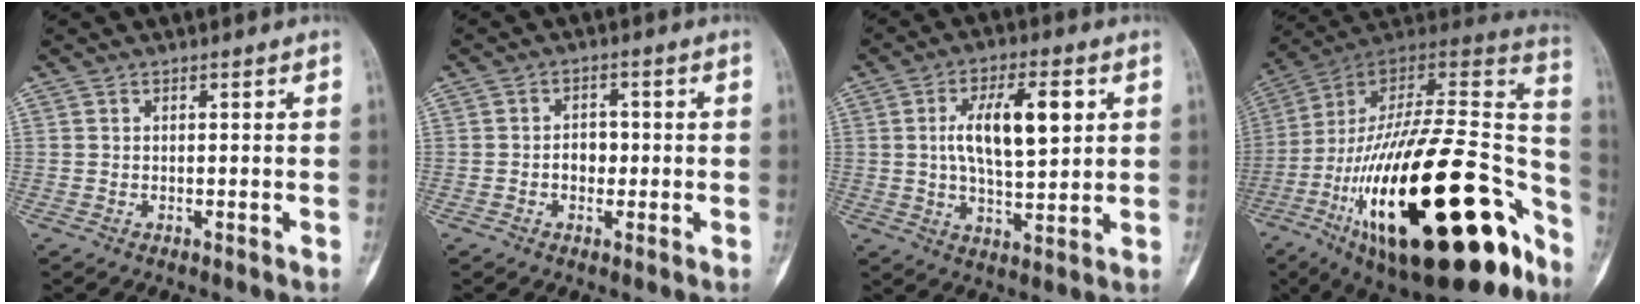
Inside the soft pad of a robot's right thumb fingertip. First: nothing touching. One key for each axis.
{"total": 3.3, "fx": -0.5, "fy": 2.5, "fz": 2.0, "tx": -0.015, "ty": 0.010, "tz": -0.013}
{"total": 12.8, "fx": 2.8, "fy": 5.3, "fz": 11.3, "tx": -0.185, "ty": -0.004, "tz": 0.050}
{"total": 39.5, "fx": -16.0, "fy": 15.6, "fz": 32.6, "tx": -0.479, "ty": 0.057, "tz": -0.253}